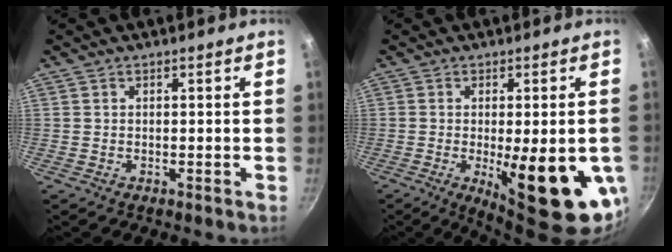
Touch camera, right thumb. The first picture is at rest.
{"total": 16.7, "force": [-4.2, 5.0, 15.4], "torque": [-0.187, -0.015, -0.045]}